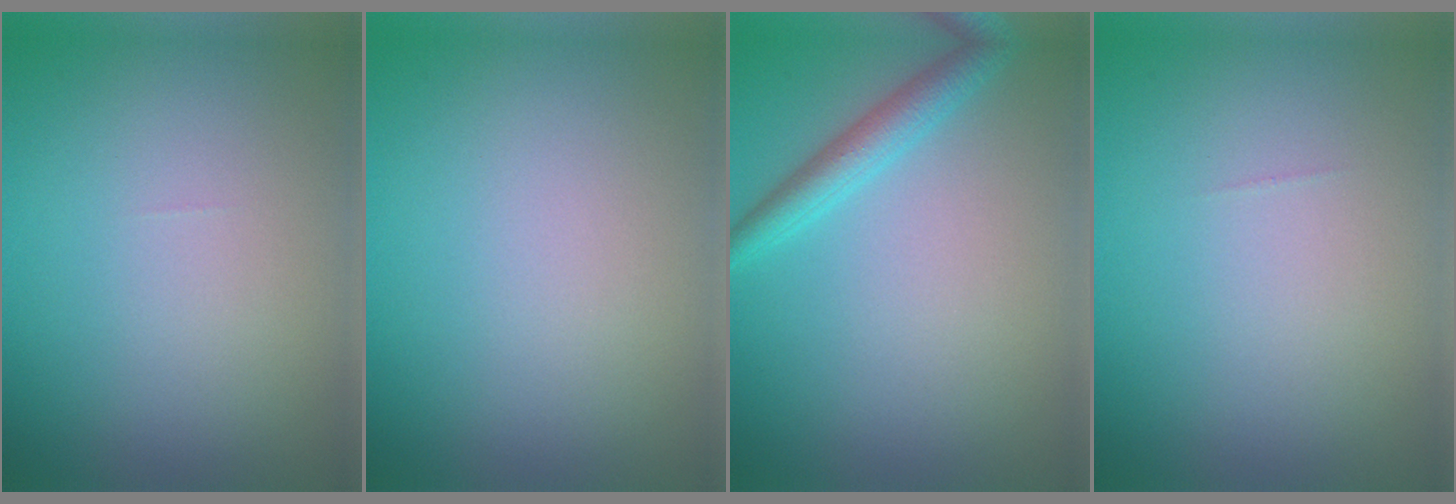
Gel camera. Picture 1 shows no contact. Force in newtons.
{"total": 0.0}
{"total": 2.6, "press": 2.6, "slide": 0.2}
{"total": 0.0}